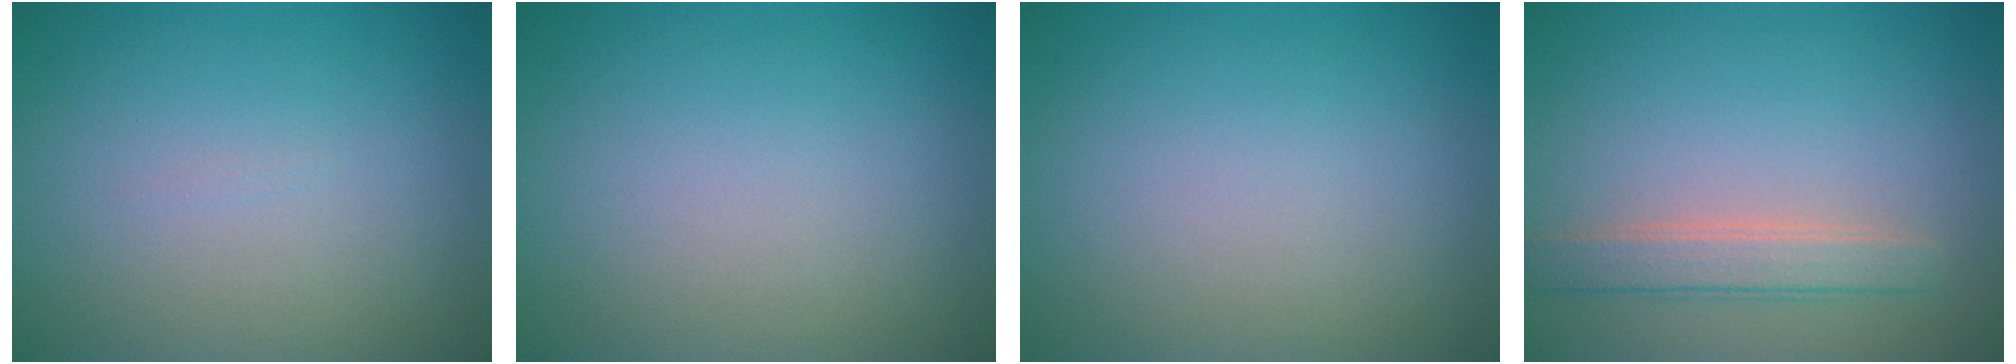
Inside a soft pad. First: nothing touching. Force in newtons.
{"total": 0.0}
{"total": 0.0}
{"total": 2.7, "press": 2.7, "slide": 0.5}